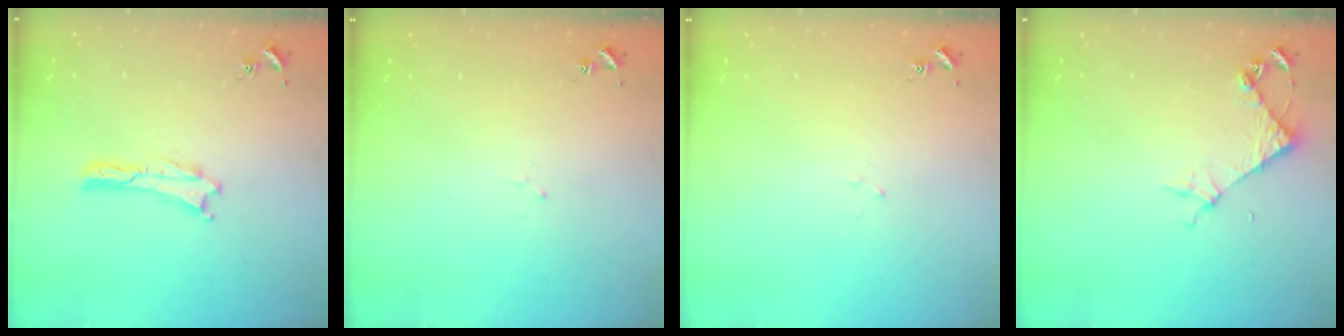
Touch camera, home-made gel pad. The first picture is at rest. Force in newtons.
{"total": 1.1, "press": 1.0, "slide": 0.2}
{"total": 1.8, "press": 1.8, "slide": 0.1}
{"total": 4.6, "press": 4.6, "slide": 0.3}